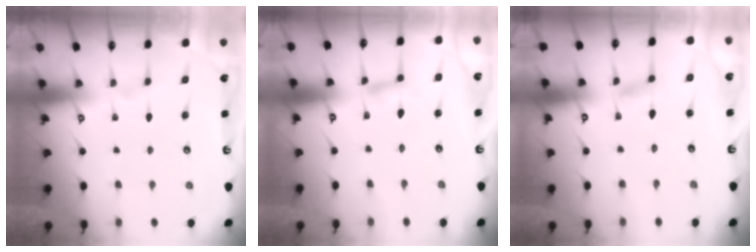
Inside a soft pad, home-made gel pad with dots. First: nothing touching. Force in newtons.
{"total": 2.7, "press": 2.7, "slide": 0.1}
{"total": 1.9, "press": 1.9, "slide": 0.2}